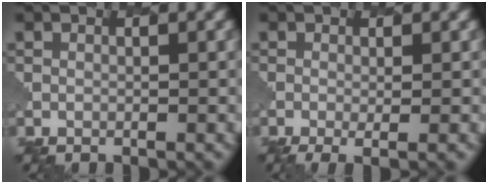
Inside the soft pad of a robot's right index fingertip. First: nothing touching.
{"total": 2.8, "force": [-0.6, 0.7, 2.6], "torque": [-0.040, -0.005, -0.008]}